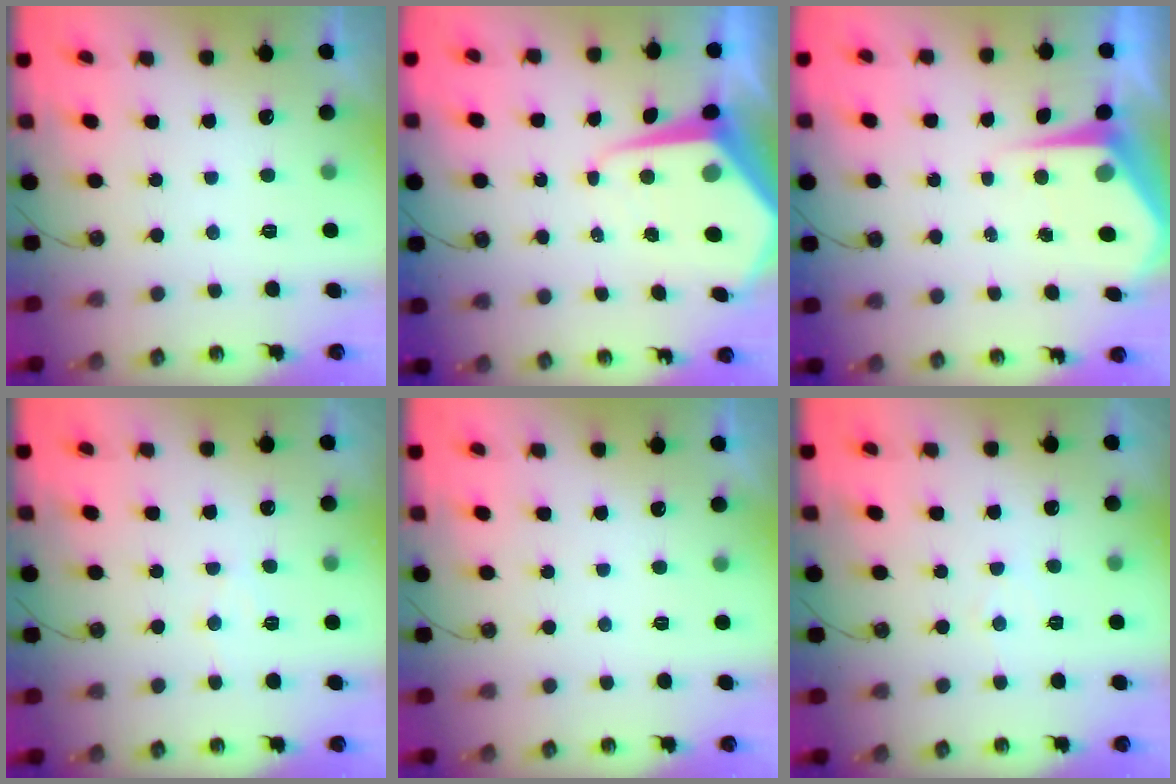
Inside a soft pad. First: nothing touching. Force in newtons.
{"total": 9.5, "press": 9.4, "slide": 0.8}
{"total": 5.7, "press": 5.7, "slide": 0.1}
{"total": 5.0, "press": 5.0, "slide": 0.4}
{"total": 0.0}
{"total": 3.7, "press": 3.7, "slide": 0.5}